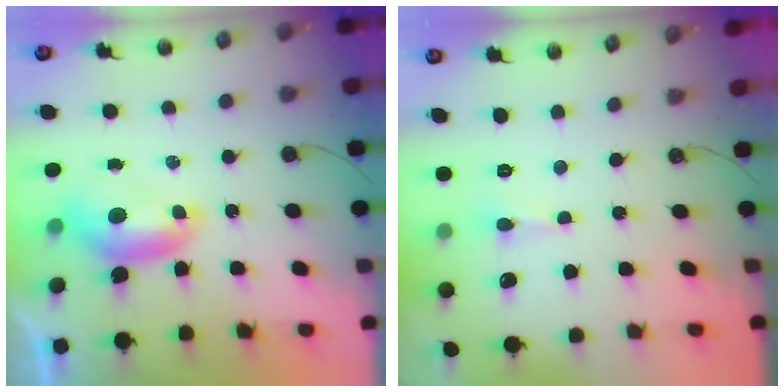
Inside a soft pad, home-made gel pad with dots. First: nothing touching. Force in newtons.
{"total": 1.4, "press": 1.2, "slide": 0.6}